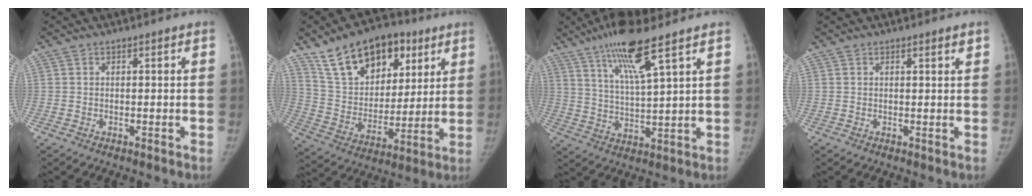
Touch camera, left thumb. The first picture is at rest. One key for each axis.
{"total": 20.5, "fx": 11.8, "fy": 12.5, "fz": 11.1, "tx": -0.142, "ty": -0.031, "tz": 0.208}
{"total": 11.5, "fx": 7.3, "fy": 1.2, "fz": 8.8, "tx": -0.167, "ty": -0.036, "tz": 0.141}
{"total": 1.1, "fx": 0.8, "fy": 0.1, "fz": 0.7, "tx": -0.007, "ty": -0.004, "tz": 0.011}